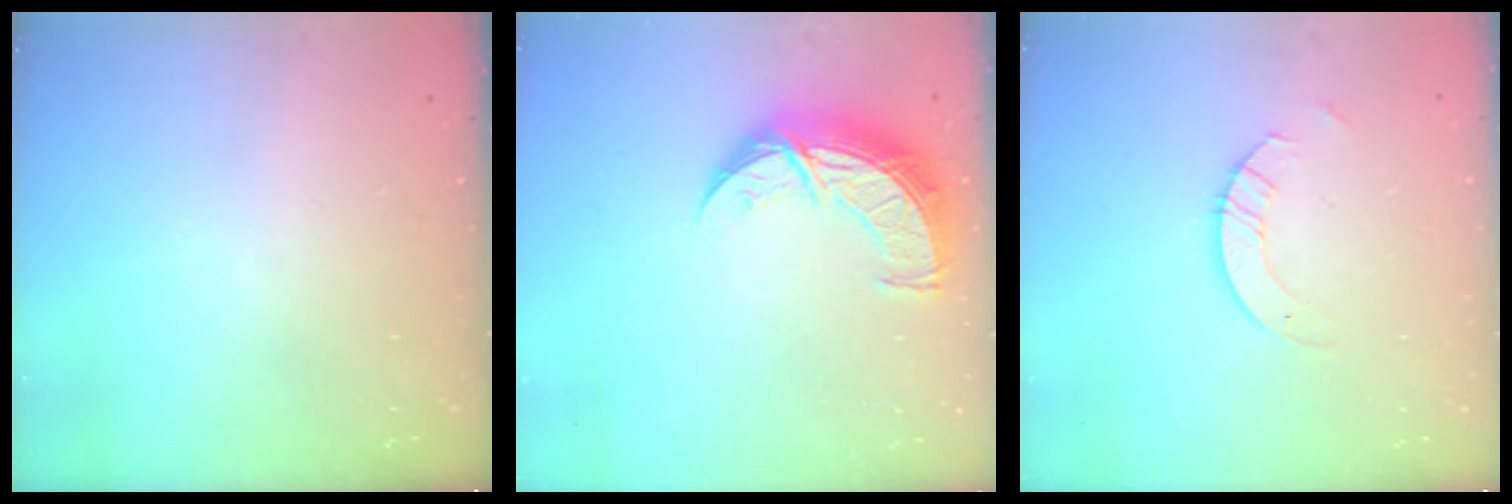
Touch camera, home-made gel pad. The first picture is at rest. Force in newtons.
{"total": 11.2, "press": 11.2, "slide": 0.9}
{"total": 3.6, "press": 3.6, "slide": 0.4}